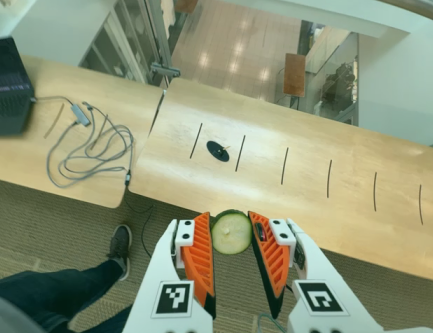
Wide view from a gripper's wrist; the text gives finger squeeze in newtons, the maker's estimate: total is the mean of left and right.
{"total": 8.9, "left": 8.8, "right": 8.9}